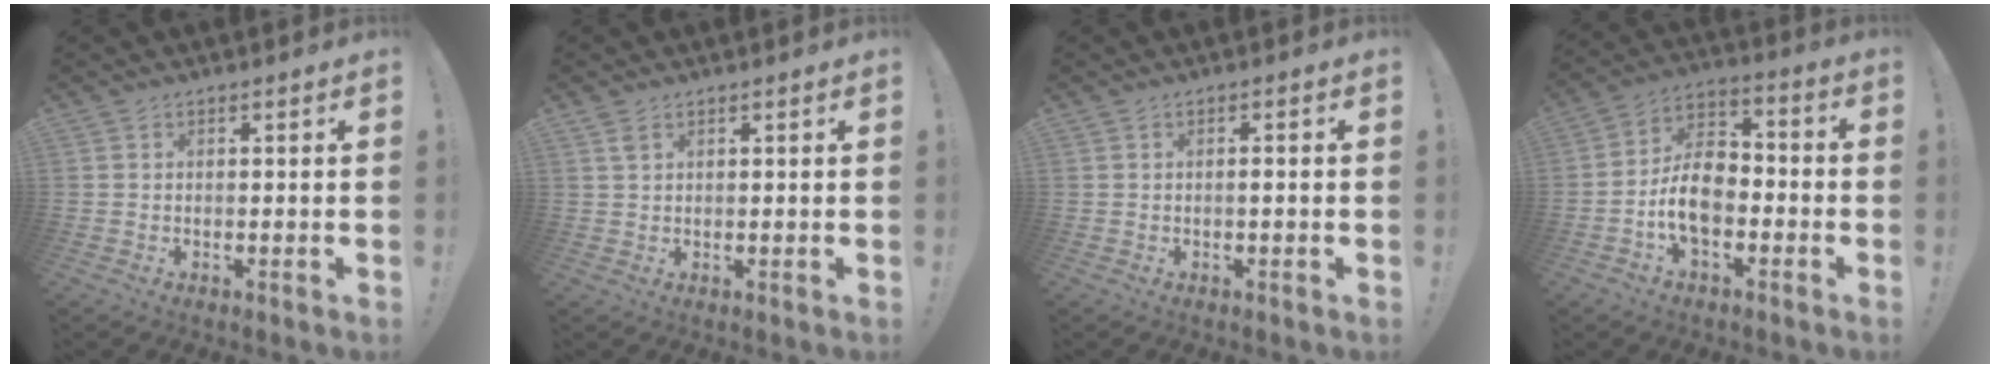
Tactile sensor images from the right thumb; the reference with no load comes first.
{"total": 2.0, "force": [1.2, 0.9, 1.4], "torque": [-0.028, 0.002, 0.021]}
{"total": 1.3, "force": [-0.6, -0.1, 1.1], "torque": [-0.028, 0.004, -0.011]}
{"total": 12.4, "force": [-3.9, 8.0, 8.5], "torque": [-0.155, 0.031, -0.069]}